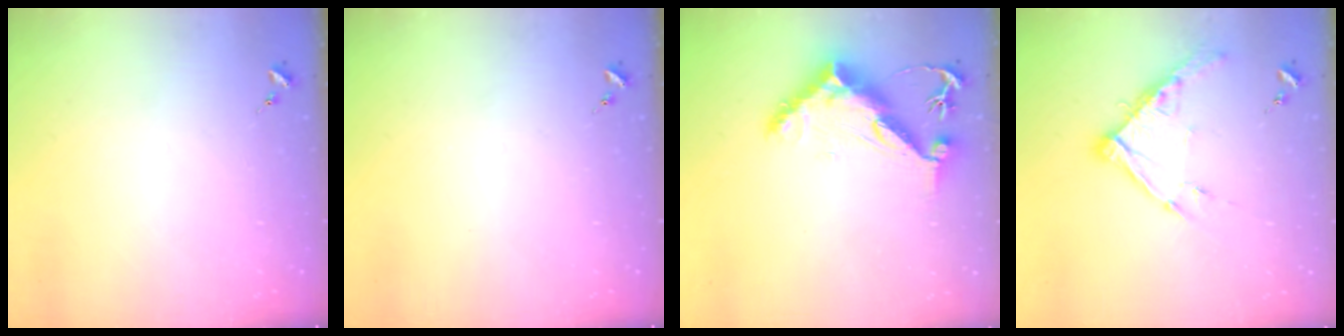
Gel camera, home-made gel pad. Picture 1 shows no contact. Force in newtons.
{"total": 0.0}
{"total": 14.3, "press": 14.3, "slide": 0.8}
{"total": 12.4, "press": 12.3, "slide": 1.0}